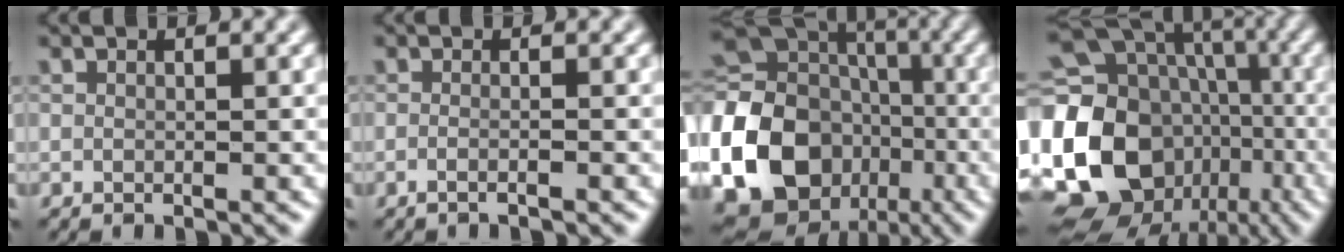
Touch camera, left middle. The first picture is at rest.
{"total": 1.4, "force": [-0.4, 0.5, 1.3], "torque": [-0.016, -0.005, -0.019]}
{"total": 23.4, "force": [-7.2, 19.8, 10.1], "torque": [-0.248, -0.038, -0.160]}
{"total": 19.8, "force": [-3.9, 16.7, 9.8], "torque": [-0.232, -0.010, -0.073]}